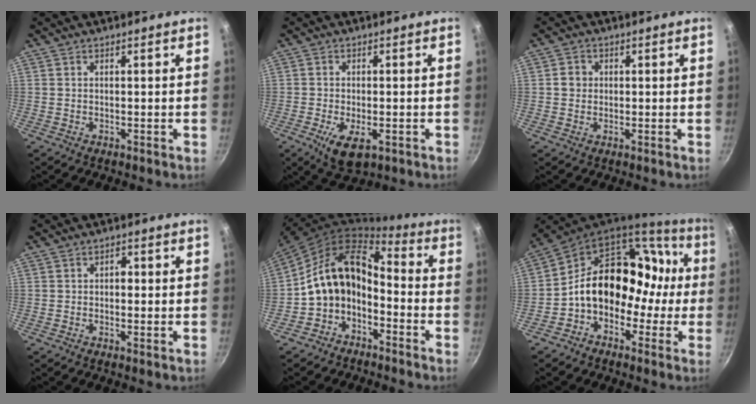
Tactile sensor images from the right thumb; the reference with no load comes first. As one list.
[{"total": 7.1, "force": [-2.6, 3.5, 5.7], "torque": [-0.095, -0.006, -0.037]}, {"total": 2.5, "force": [0.1, 2.4, 0.9], "torque": [-0.003, 0.006, -0.002]}, {"total": 2.3, "force": [0.1, 1.6, 1.7], "torque": [-0.019, -0.001, -0.002]}, {"total": 13.3, "force": [-3.9, 9.2, 8.8], "torque": [-0.145, 0.078, -0.086]}, {"total": 19.3, "force": [-1.0, 15.0, 12.1], "torque": [-0.122, 0.076, -0.024]}]